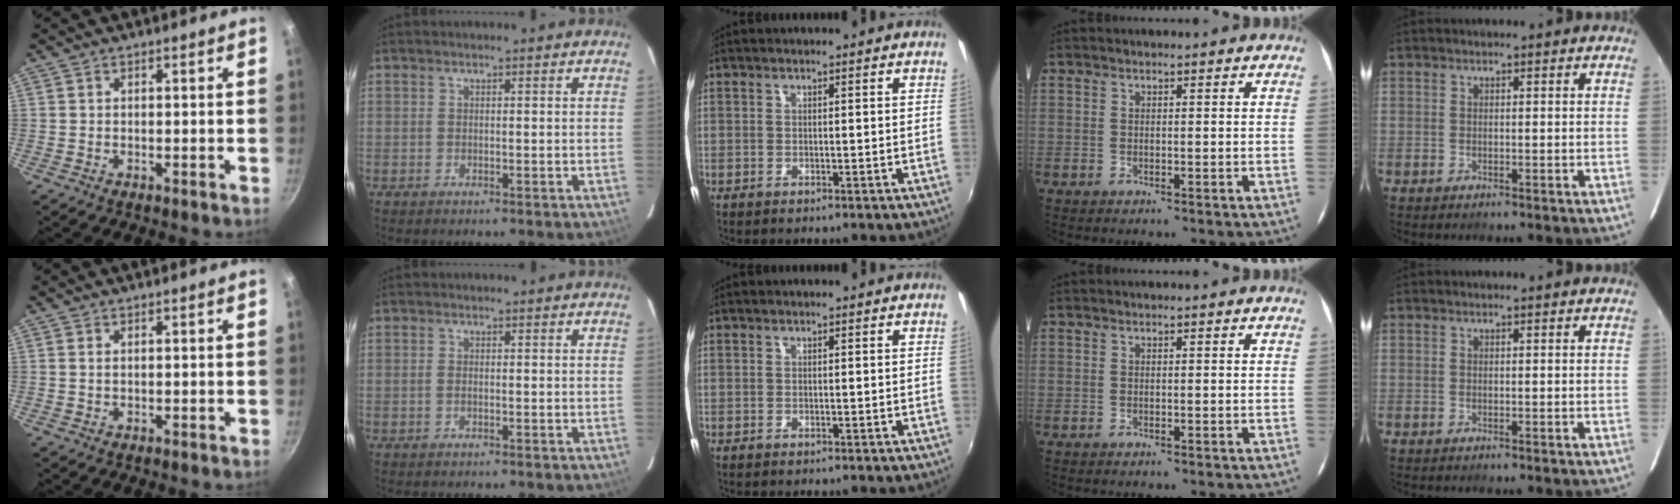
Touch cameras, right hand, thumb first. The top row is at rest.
{"thumb": {"total": 0.8, "force": [0.2, 0.5, 0.6], "torque": [-0.011, 0.001, 0.004]}, "index": {"total": 0.8, "force": [-0.2, 0.4, 0.6], "torque": [-0.015, 0.000, -0.005]}}